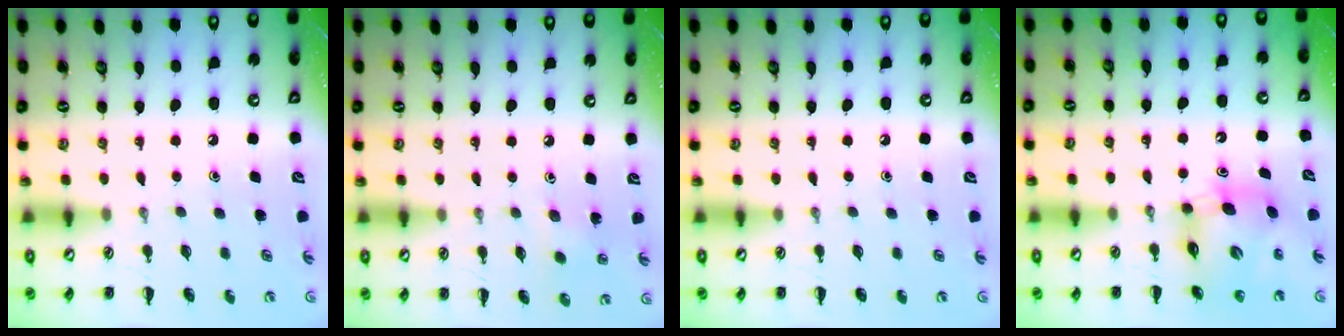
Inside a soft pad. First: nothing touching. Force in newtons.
{"total": 3.3, "press": 3.2, "slide": 1.0}
{"total": 0.0}
{"total": 9.5, "press": 9.2, "slide": 2.4}